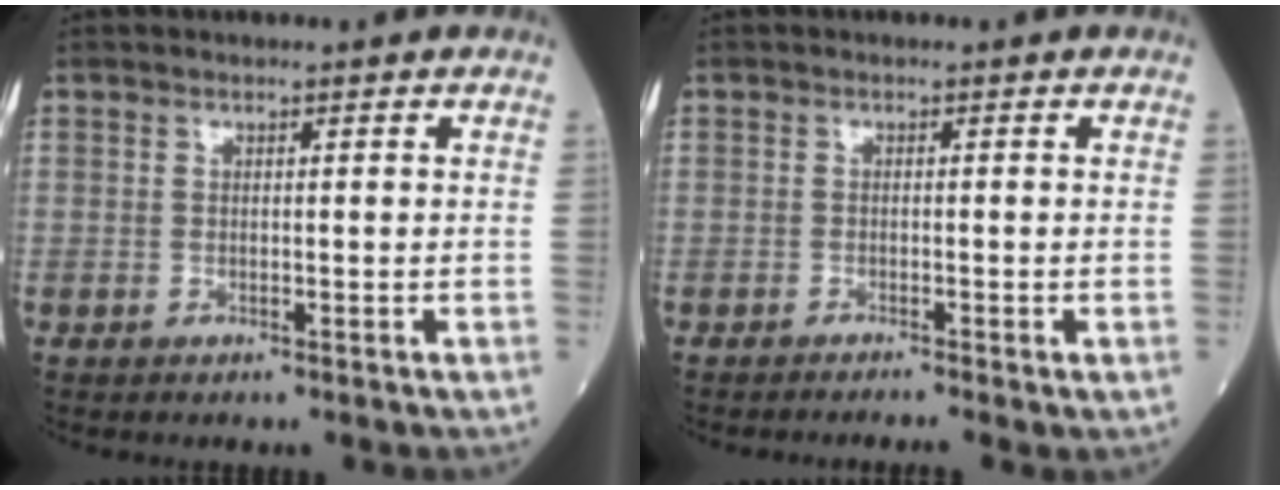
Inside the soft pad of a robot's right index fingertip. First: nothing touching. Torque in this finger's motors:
{"motor_torque": [0.20, -0.24, 0.14, 0.03]}